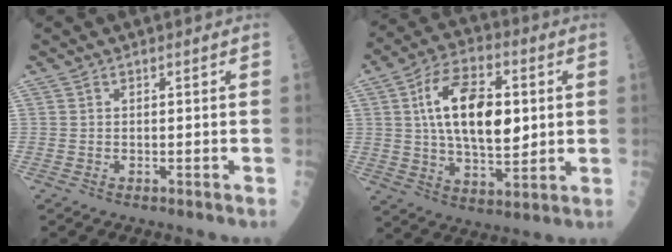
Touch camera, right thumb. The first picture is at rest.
{"total": 17.6, "force": [2.9, 9.0, 14.8], "torque": [-0.231, 0.001, 0.047]}